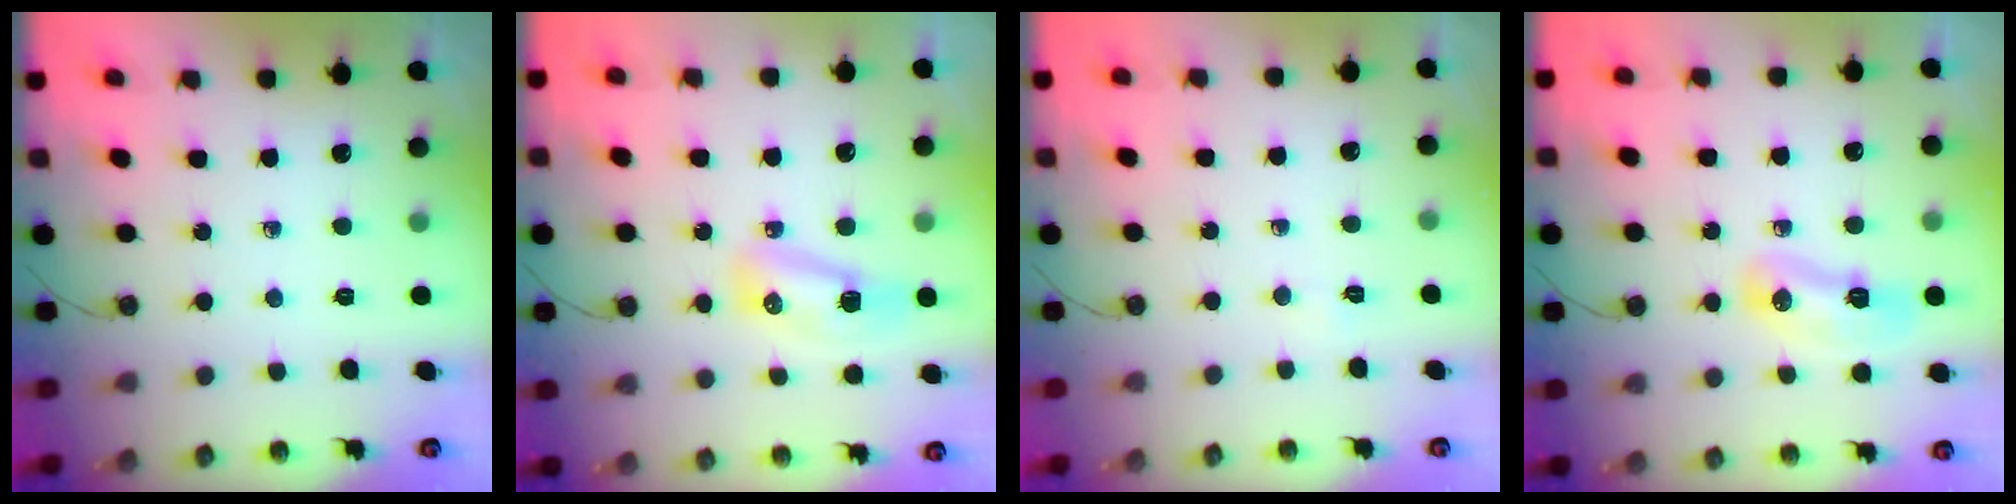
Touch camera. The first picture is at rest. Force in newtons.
{"total": 14.0, "press": 10.2, "slide": 9.5}
{"total": 2.1, "press": 1.6, "slide": 1.4}
{"total": 14.6, "press": 9.6, "slide": 10.9}